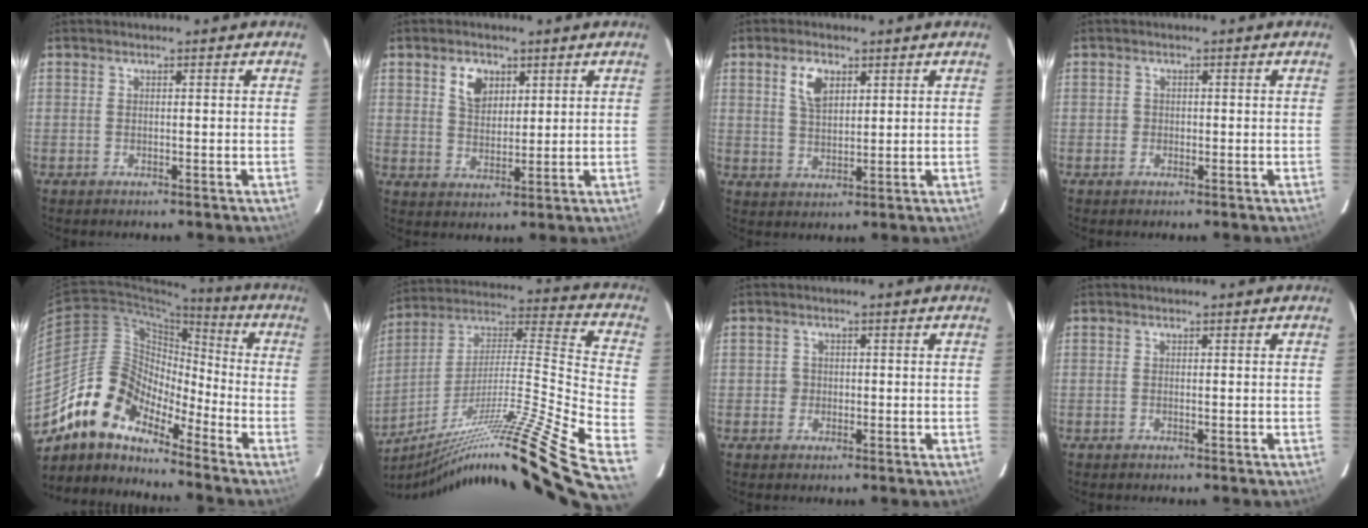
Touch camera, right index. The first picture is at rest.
{"total": 5.6, "force": [2.7, 3.8, 3.1], "torque": [-0.048, 0.007, 0.053]}
{"total": 5.5, "force": [2.6, 3.0, 3.8], "torque": [-0.070, 0.009, 0.051]}
{"total": 1.2, "force": [-0.3, 1.2, 0.1], "torque": [0.001, 0.002, -0.004]}
{"total": 12.8, "force": [-10.7, 4.8, 5.2], "torque": [-0.085, 0.018, -0.218]}
{"total": 33.9, "force": [-24.4, -0.7, 23.5], "torque": [-0.294, -0.069, -0.384]}
{"total": 1.9, "force": [-0.3, 1.8, 0.0], "torque": [0.001, 0.005, -0.005]}
{"total": 0.0}